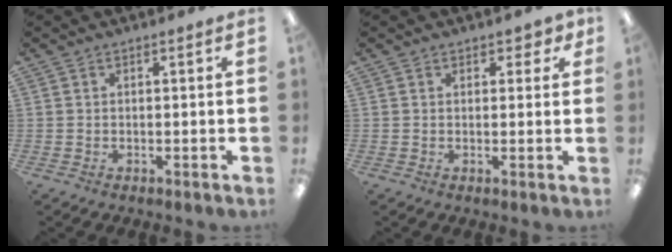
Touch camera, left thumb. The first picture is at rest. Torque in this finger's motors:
{"motor_torque": [0.22, 0.32, -0.13, -0.21, -0.02]}